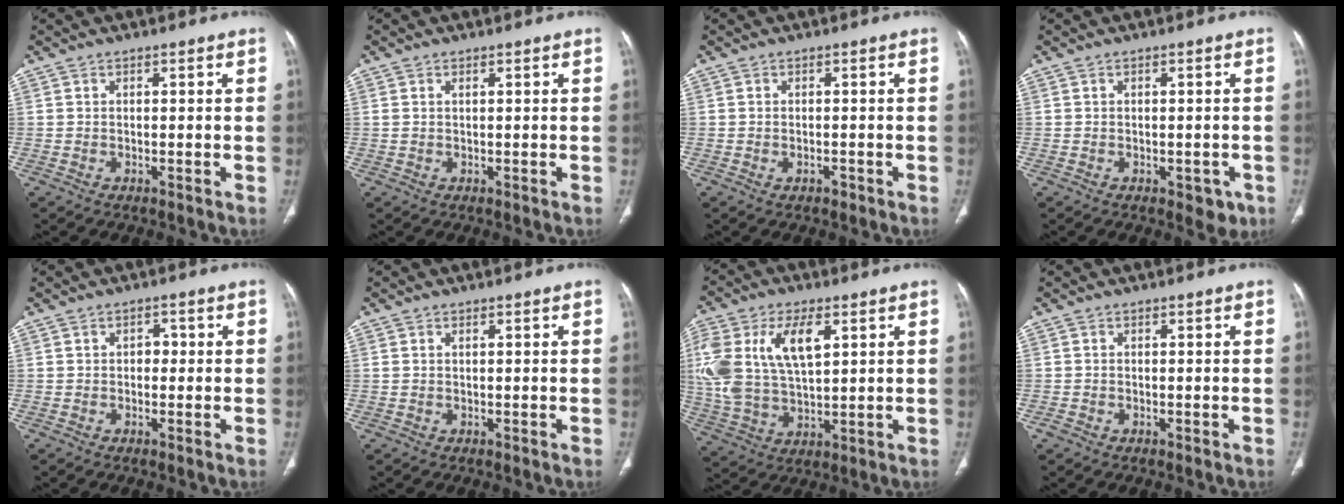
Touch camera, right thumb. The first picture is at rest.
{"total": 0.8, "force": [0.3, 0.3, 0.7], "torque": [-0.022, 0.011, 0.011]}
{"total": 1.1, "force": [-0.6, 0.7, 0.6], "torque": [-0.011, 0.008, -0.005]}
{"total": 3.4, "force": [-1.4, 2.2, 2.3], "torque": [-0.006, 0.002, -0.012]}
{"total": 1.8, "force": [0.0, 1.4, 1.1], "torque": [-0.004, 0.006, -0.006]}
{"total": 0.6, "force": [0.2, 0.3, 0.5], "torque": [-0.016, 0.010, 0.008]}
{"total": 17.7, "force": [5.4, 9.2, 14.1], "torque": [-0.301, -0.002, 0.104]}
{"total": 0.9, "force": [-0.4, 0.7, 0.3], "torque": [-0.008, 0.001, -0.008]}